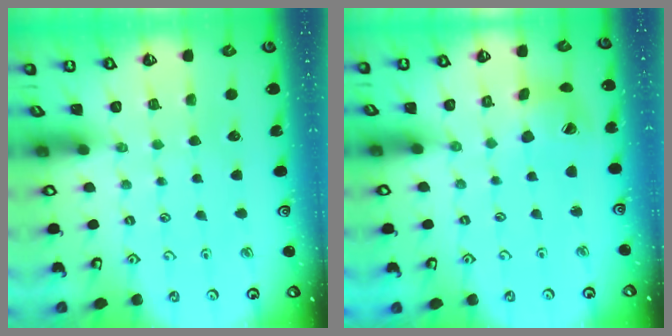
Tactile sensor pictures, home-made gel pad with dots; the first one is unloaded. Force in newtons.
{"total": 8.1, "press": 8.0, "slide": 1.1}